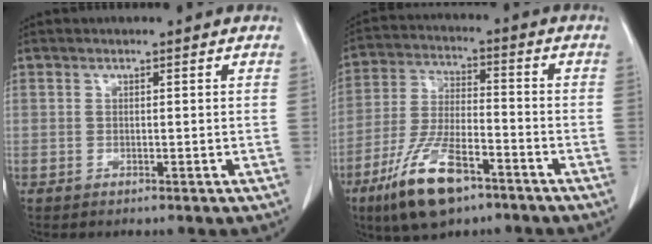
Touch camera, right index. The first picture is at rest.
{"total": 13.2, "force": [-7.9, 4.1, 9.7], "torque": [-0.201, -0.015, -0.143]}